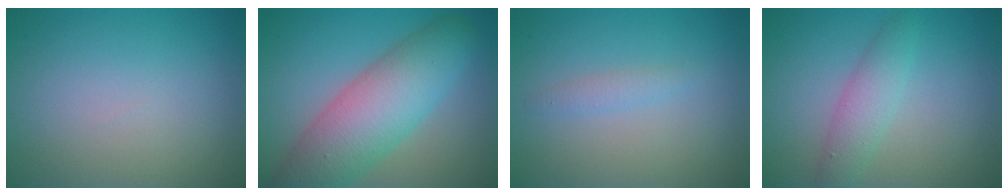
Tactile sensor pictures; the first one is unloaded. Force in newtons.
{"total": 8.8, "press": 8.8, "slide": 0.3}
{"total": 1.1, "press": 1.1, "slide": 0.1}
{"total": 2.8, "press": 2.8, "slide": 0.1}